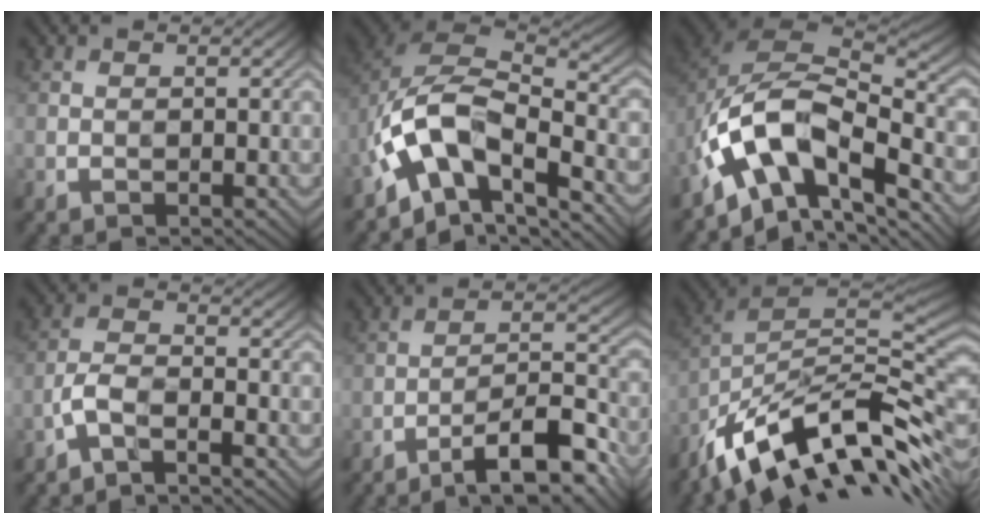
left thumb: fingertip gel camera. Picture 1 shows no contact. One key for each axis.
{"total": 13.2, "fx": -5.9, "fy": 6.7, "fz": 9.7, "tx": -0.193, "ty": -0.008, "tz": -0.125}
{"total": 15.0, "fx": -6.1, "fy": 8.1, "fz": 11.0, "tx": -0.212, "ty": -0.003, "tz": -0.121}
{"total": 4.1, "fx": -2.8, "fy": 1.1, "fz": 2.8, "tx": -0.063, "ty": 0.004, "tz": -0.070}
{"total": 11.8, "fx": -8.4, "fy": 2.6, "fz": 7.9, "tx": -0.122, "ty": 0.011, "tz": -0.139}
{"total": 15.5, "fx": -7.0, "fy": 5.8, "fz": 12.6, "tx": -0.246, "ty": -0.001, "tz": -0.135}